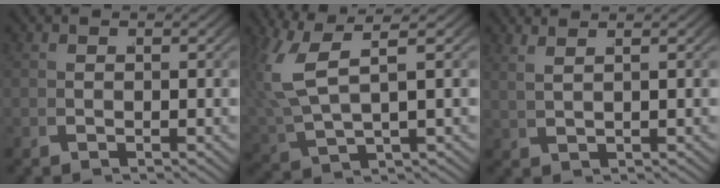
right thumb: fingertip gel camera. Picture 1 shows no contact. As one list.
[{"total": 7.7, "force": [2.9, 4.2, 5.7], "torque": [-0.135, -0.005, 0.062]}, {"total": 2.3, "force": [2.1, -0.2, 1.0], "torque": [-0.013, 0.009, 0.048]}]